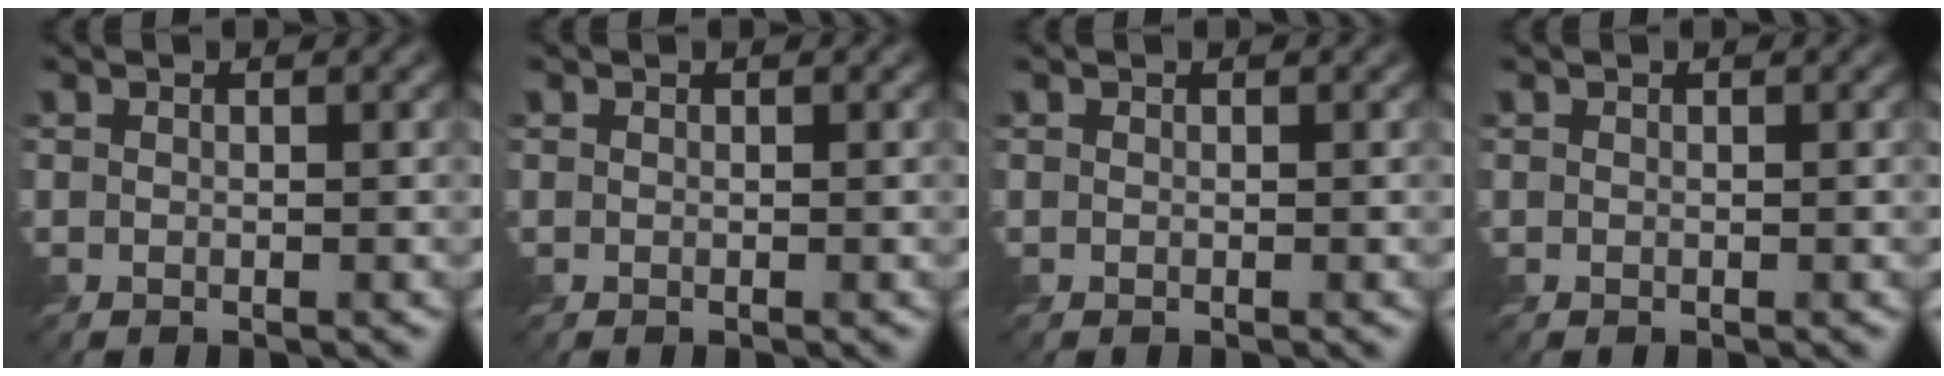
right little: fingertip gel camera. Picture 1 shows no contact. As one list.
[{"total": 0.0}, {"total": 0.0}, {"total": 0.0}]